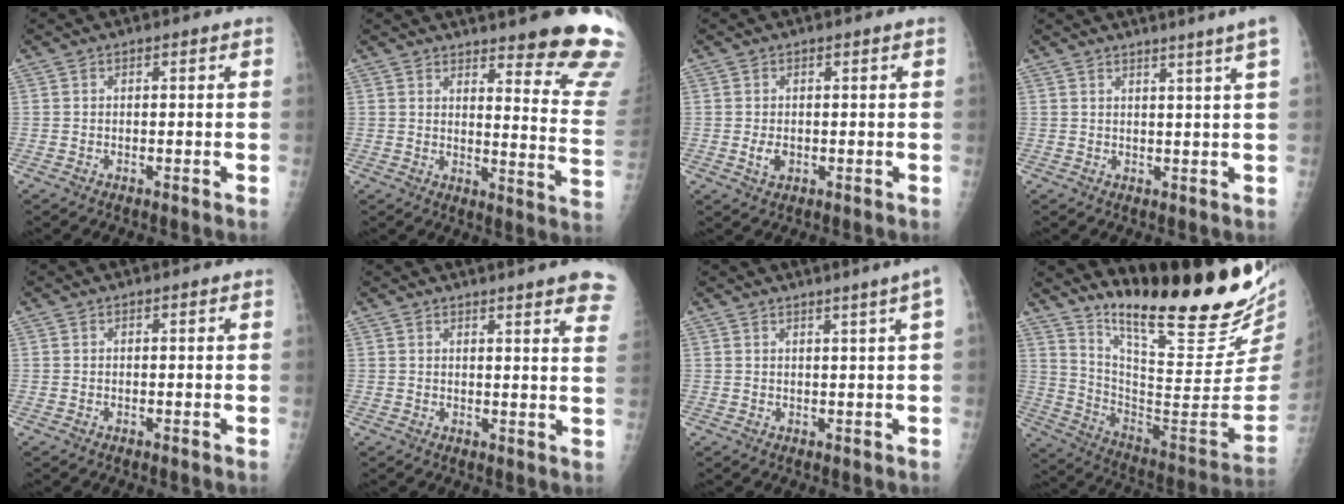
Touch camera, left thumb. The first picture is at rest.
{"total": 18.2, "force": [14.7, 2.3, 10.5], "torque": [-0.103, -0.124, 0.172]}
{"total": 2.2, "force": [-0.2, 1.5, 1.6], "torque": [-0.028, -0.003, 0.001]}
{"total": 5.9, "force": [4.1, -1.4, 4.0], "torque": [-0.052, -0.015, 0.046]}
{"total": 0.0}
{"total": 11.4, "force": [8.6, 1.1, 7.4], "torque": [-0.070, -0.027, 0.082]}
{"total": 3.4, "force": [1.8, -0.9, 2.7], "torque": [-0.037, -0.006, 0.027]}
{"total": 28.0, "force": [21.9, 4.0, 17.0], "torque": [-0.240, -0.149, 0.332]}